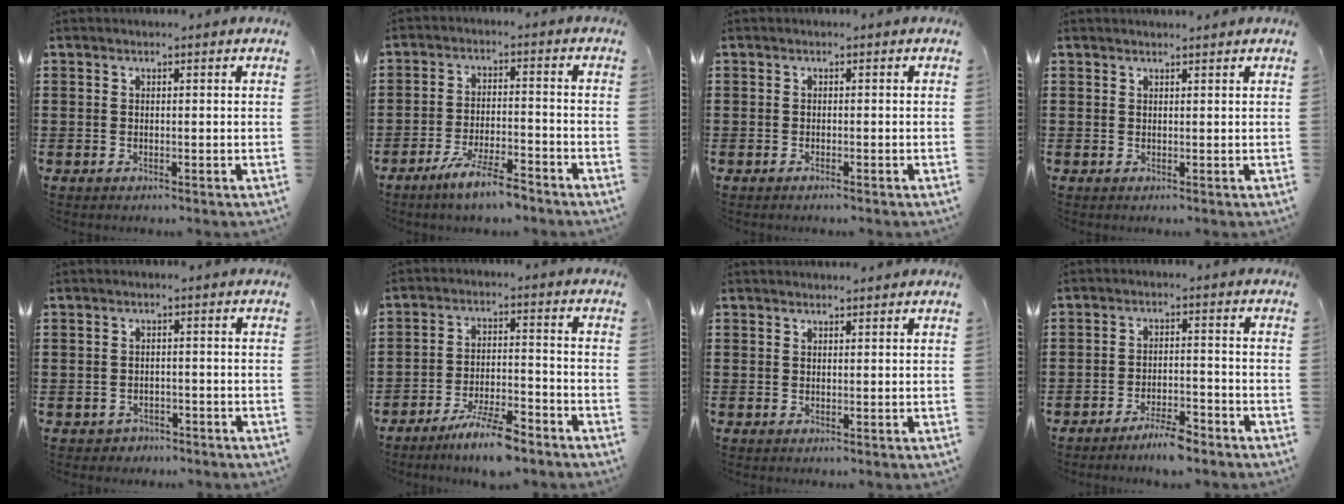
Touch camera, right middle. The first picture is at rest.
{"total": 6.5, "force": [-5.3, 0.6, 3.8], "torque": [-0.079, -0.004, -0.099]}
{"total": 0.5, "force": [-0.4, 0.0, 0.3], "torque": [-0.007, -0.002, -0.008]}
{"total": 0.6, "force": [0.6, -0.1, 0.1], "torque": [0.005, -0.004, 0.009]}
{"total": 1.6, "force": [-1.4, 0.7, -0.1], "torque": [-0.005, 0.002, -0.033]}
{"total": 7.2, "force": [-6.0, 1.0, 3.8], "torque": [-0.071, 0.000, -0.109]}
{"total": 0.6, "force": [0.6, 0.1, 0.0], "torque": [0.006, -0.004, 0.010]}
{"total": 4.1, "force": [-3.6, 0.5, 1.9], "torque": [-0.038, 0.004, -0.070]}